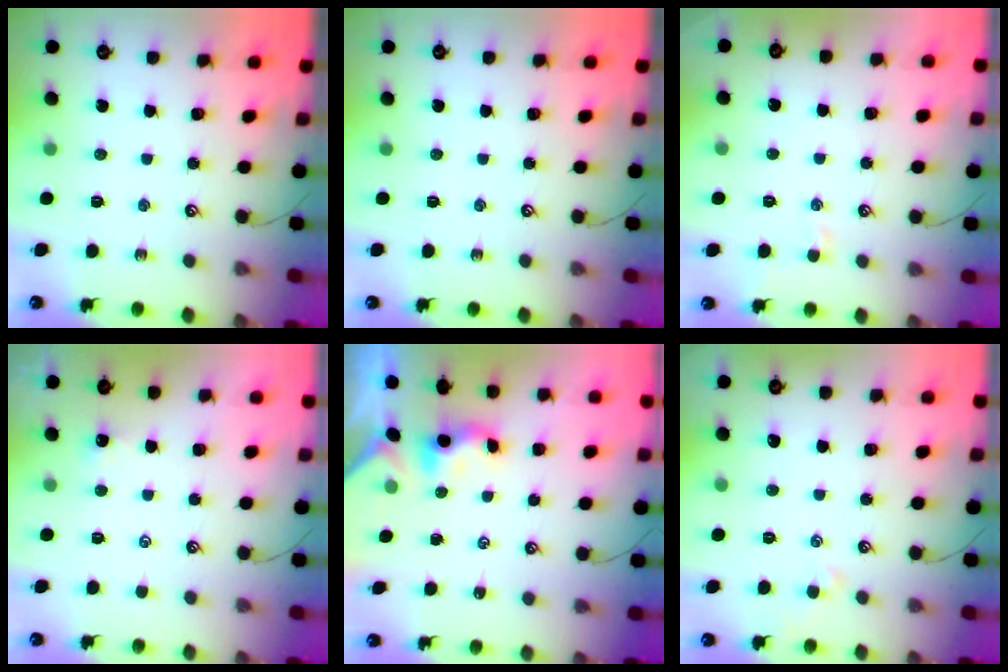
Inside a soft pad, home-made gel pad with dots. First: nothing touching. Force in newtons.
{"total": 0.0}
{"total": 0.7, "press": 0.6, "slide": 0.5}
{"total": 3.9, "press": 3.9, "slide": 0.1}
{"total": 0.8, "press": 0.7, "slide": 0.4}
{"total": 2.5, "press": 2.5, "slide": 0.4}